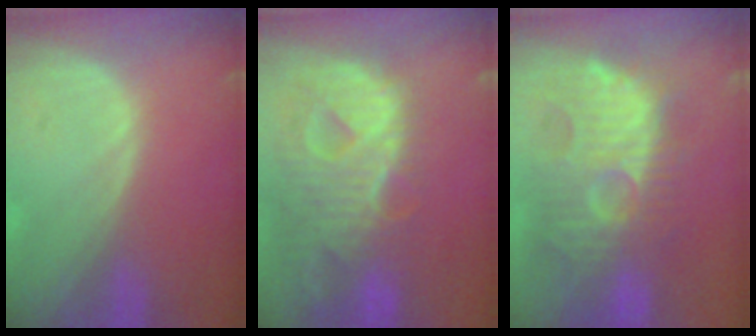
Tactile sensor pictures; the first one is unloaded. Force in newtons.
{"total": 12.8, "press": 10.9, "slide": 6.8}
{"total": 12.2, "press": 11.8, "slide": 3.1}